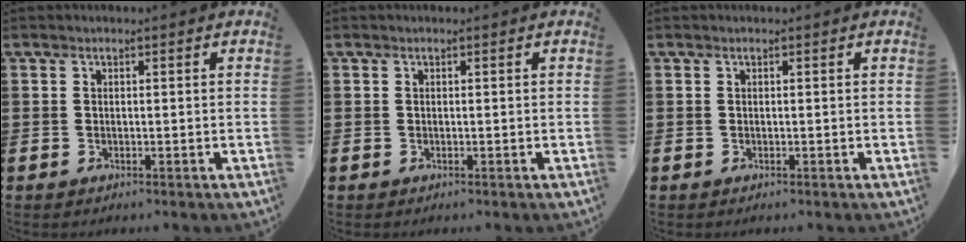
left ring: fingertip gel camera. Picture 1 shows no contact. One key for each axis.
{"total": 0.0}
{"total": 0.0}